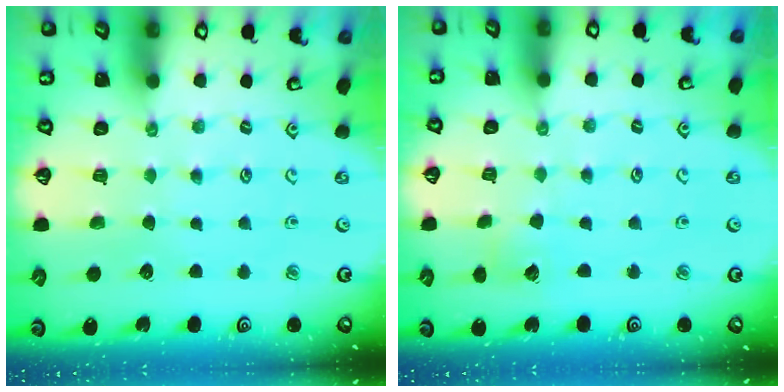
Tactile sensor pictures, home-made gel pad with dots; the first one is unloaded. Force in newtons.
{"total": 5.2, "press": 5.1, "slide": 0.5}